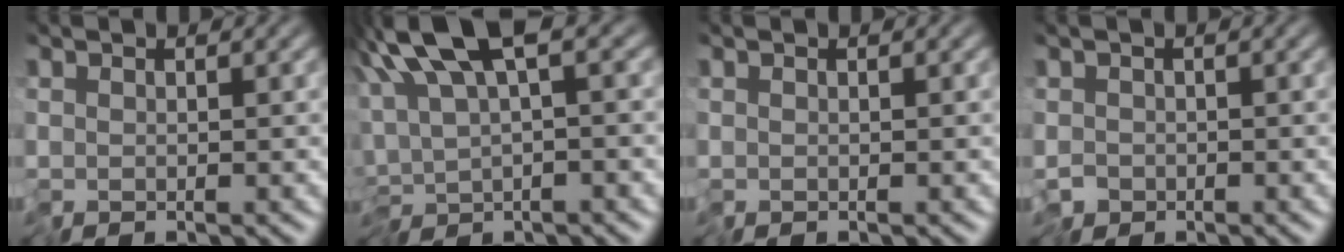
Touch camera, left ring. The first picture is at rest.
{"total": 8.8, "force": [1.8, 3.4, 7.8], "torque": [-0.156, 0.005, 0.027]}
{"total": 0.0}
{"total": 1.3, "force": [-0.8, 1.0, 0.3], "torque": [-0.008, -0.004, -0.019]}